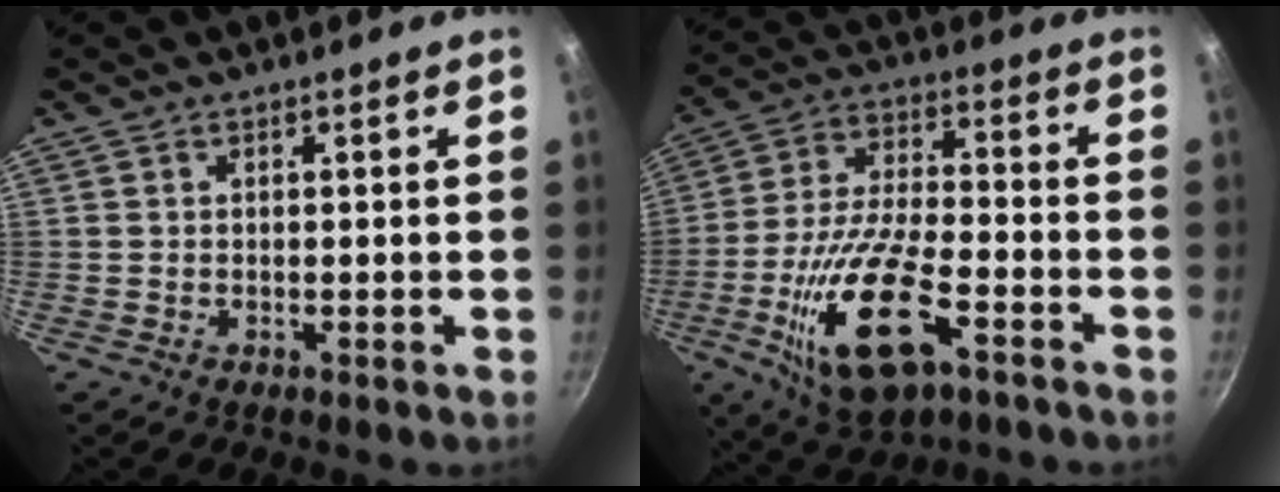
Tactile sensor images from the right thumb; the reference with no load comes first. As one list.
[{"total": 18.7, "force": [-7.6, 7.4, 15.4], "torque": [-0.298, 0.016, -0.141]}]